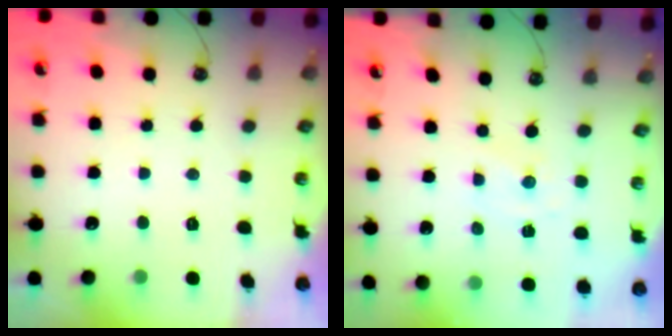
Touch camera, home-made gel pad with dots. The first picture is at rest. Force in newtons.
{"total": 0.0}